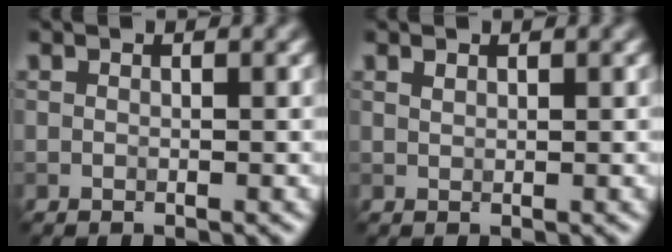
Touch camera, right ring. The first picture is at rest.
{"total": 0.6, "force": [0.4, 0.2, 0.3], "torque": [-0.007, -0.001, 0.011]}